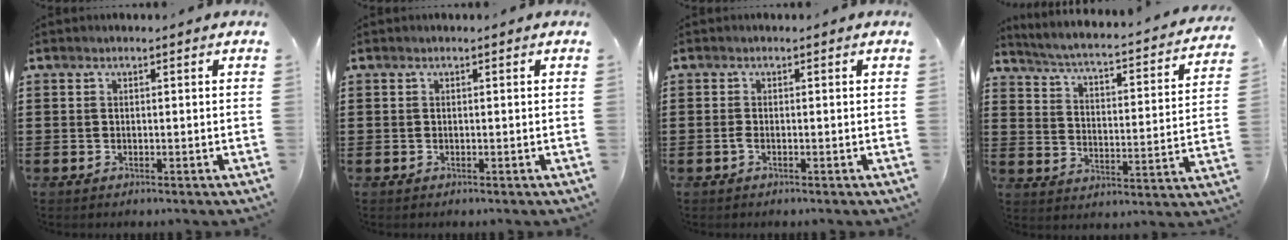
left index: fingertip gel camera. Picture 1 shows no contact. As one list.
[{"total": 0.0}, {"total": 0.9, "force": [-0.4, 0.2, 0.8], "torque": [-0.018, -0.002, -0.006]}, {"total": 2.8, "force": [2.5, -0.3, 1.3], "torque": [-0.044, -0.031, 0.029]}]